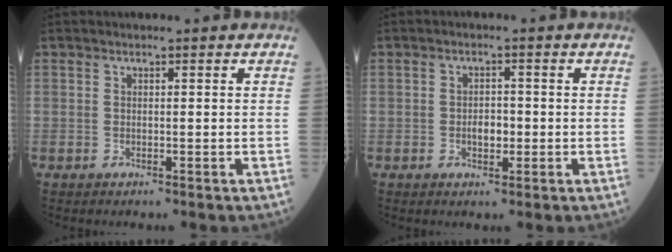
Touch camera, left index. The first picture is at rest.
{"total": 2.7, "force": [-0.7, 1.5, 2.0], "torque": [-0.033, 0.001, -0.011]}